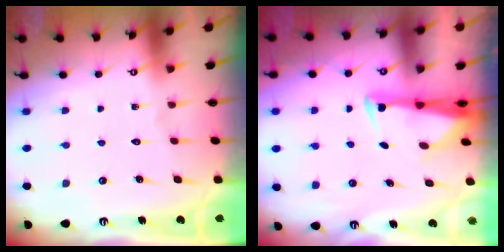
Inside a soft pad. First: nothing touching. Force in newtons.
{"total": 3.0, "press": 2.8, "slide": 0.9}